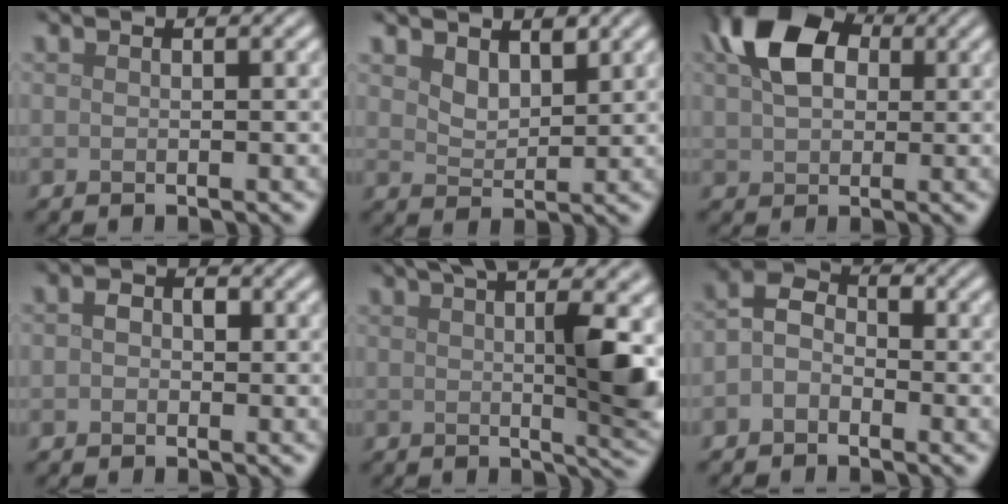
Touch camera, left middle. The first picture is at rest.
{"total": 2.2, "force": [1.5, 1.2, 1.1], "torque": [-0.026, -0.006, 0.030]}
{"total": 7.3, "force": [2.5, 4.9, 4.8], "torque": [-0.108, 0.015, 0.036]}
{"total": 1.5, "force": [0.0, 1.2, 0.8], "torque": [-0.015, 0.000, -0.007]}
{"total": 7.7, "force": [2.0, 1.6, 7.3], "torque": [-0.092, -0.001, 0.033]}
{"total": 2.8, "force": [-1.1, 2.0, 1.6], "torque": [-0.034, 0.008, -0.032]}